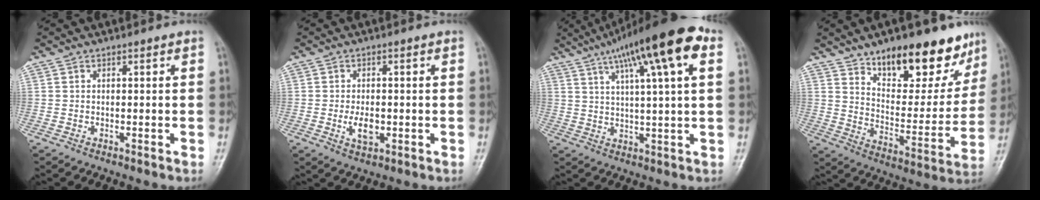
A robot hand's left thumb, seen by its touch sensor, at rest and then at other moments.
{"total": 4.2, "force": [-0.8, 2.4, 3.4], "torque": [-0.058, -0.003, -0.011]}
{"total": 17.0, "force": [7.9, 3.2, 14.8], "torque": [-0.234, 0.017, 0.117]}
{"total": 20.1, "force": [13.6, 8.8, 12.0], "torque": [-0.114, -0.077, 0.209]}